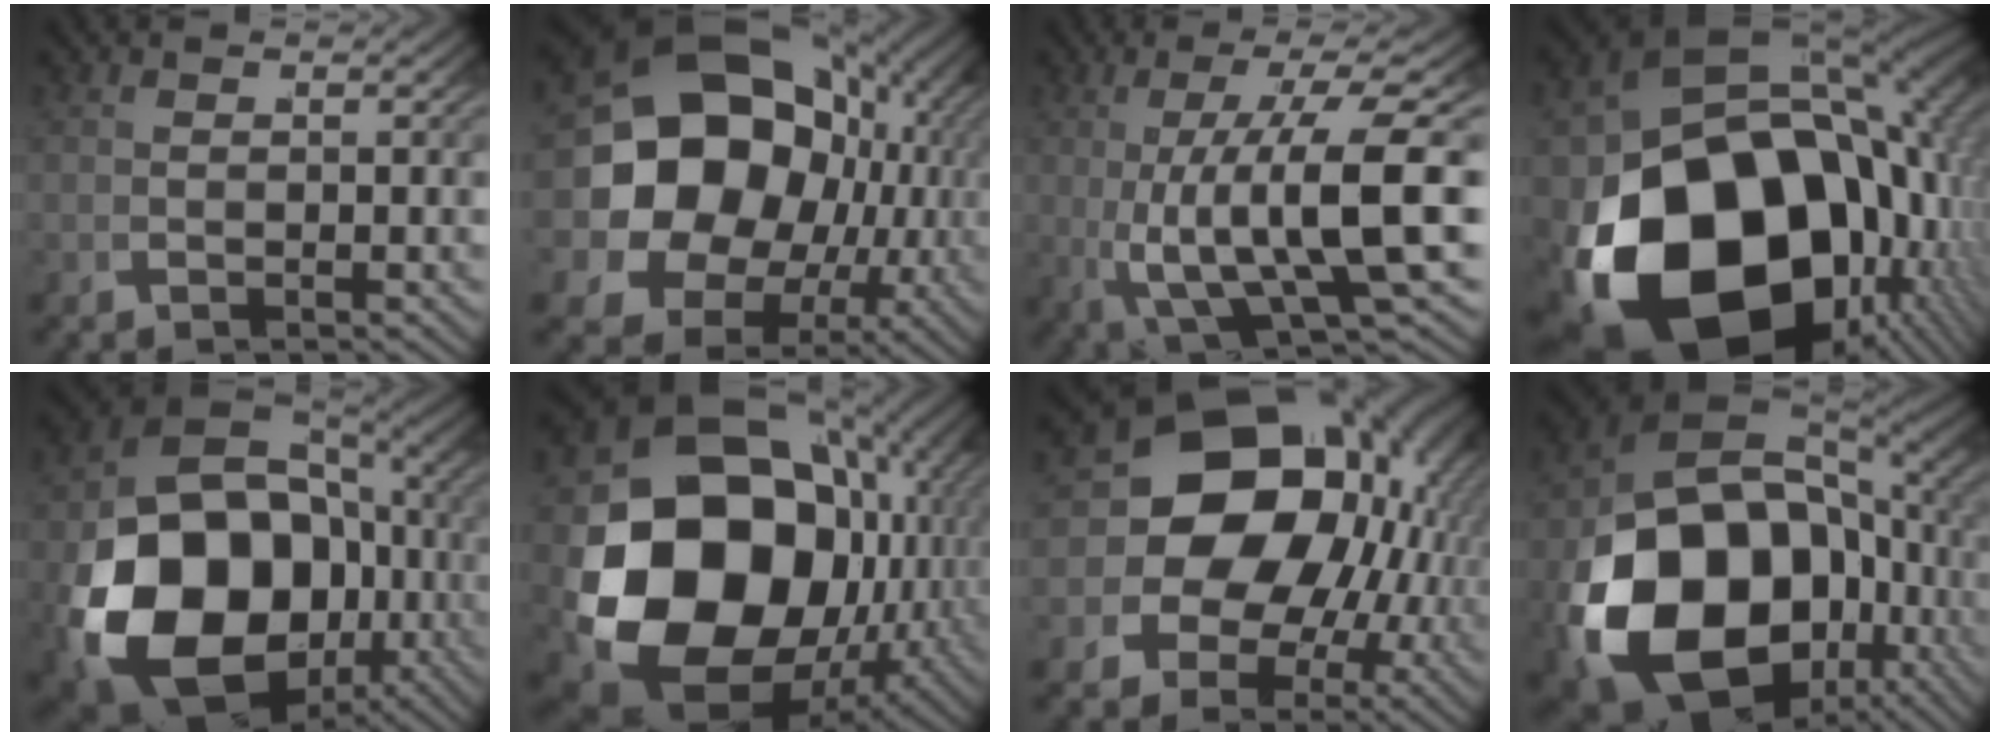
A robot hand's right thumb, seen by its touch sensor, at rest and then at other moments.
{"total": 25.7, "force": [1.4, 19.7, 16.3], "torque": [-0.317, -0.035, 0.021]}
{"total": 15.6, "force": [-2.2, 9.2, 12.4], "torque": [-0.265, -0.050, -0.001]}
{"total": 30.6, "force": [-4.3, 20.1, 22.7], "torque": [-0.418, -0.088, -0.029]}
{"total": 21.1, "force": [-3.2, 14.0, 15.5], "torque": [-0.332, -0.069, -0.014]}
{"total": 28.0, "force": [-1.2, 19.2, 20.4], "torque": [-0.372, -0.066, 0.007]}
{"total": 21.4, "force": [2.3, 15.7, 14.3], "torque": [-0.255, -0.032, 0.039]}
{"total": 23.8, "force": [-3.7, 15.7, 17.5], "torque": [-0.363, -0.083, -0.014]}